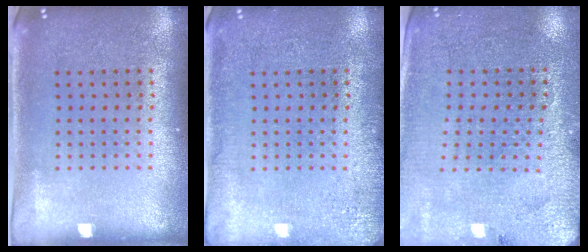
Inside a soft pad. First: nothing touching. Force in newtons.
{"total": 2.3, "press": 2.2, "slide": 0.3}
{"total": 2.8, "press": 2.8, "slide": 0.5}